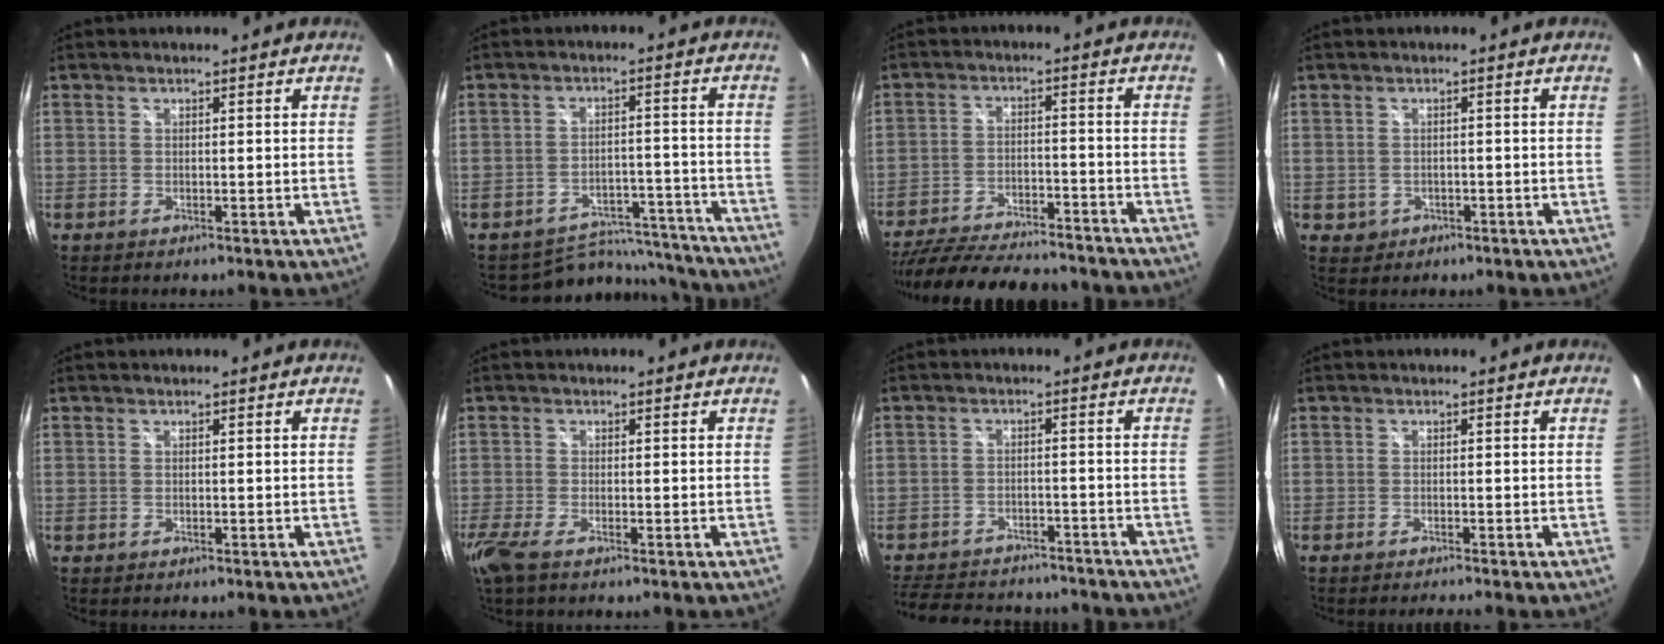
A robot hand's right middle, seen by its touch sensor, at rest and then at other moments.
{"total": 12.4, "force": [-11.6, 4.0, 1.0], "torque": [-0.021, 0.030, -0.152]}
{"total": 21.9, "force": [-18.8, 4.8, 10.2], "torque": [-0.201, -0.033, -0.281]}
{"total": 2.4, "force": [-0.5, 2.2, 0.8], "torque": [-0.020, 0.001, 0.001]}
{"total": 0.0}
{"total": 3.7, "force": [-2.5, 0.7, 2.7], "torque": [-0.066, -0.014, -0.051]}
{"total": 18.5, "force": [-15.4, 7.5, 6.9], "torque": [-0.160, 0.020, -0.207]}
{"total": 1.9, "force": [-1.8, -0.2, 0.6], "torque": [-0.013, -0.014, -0.031]}